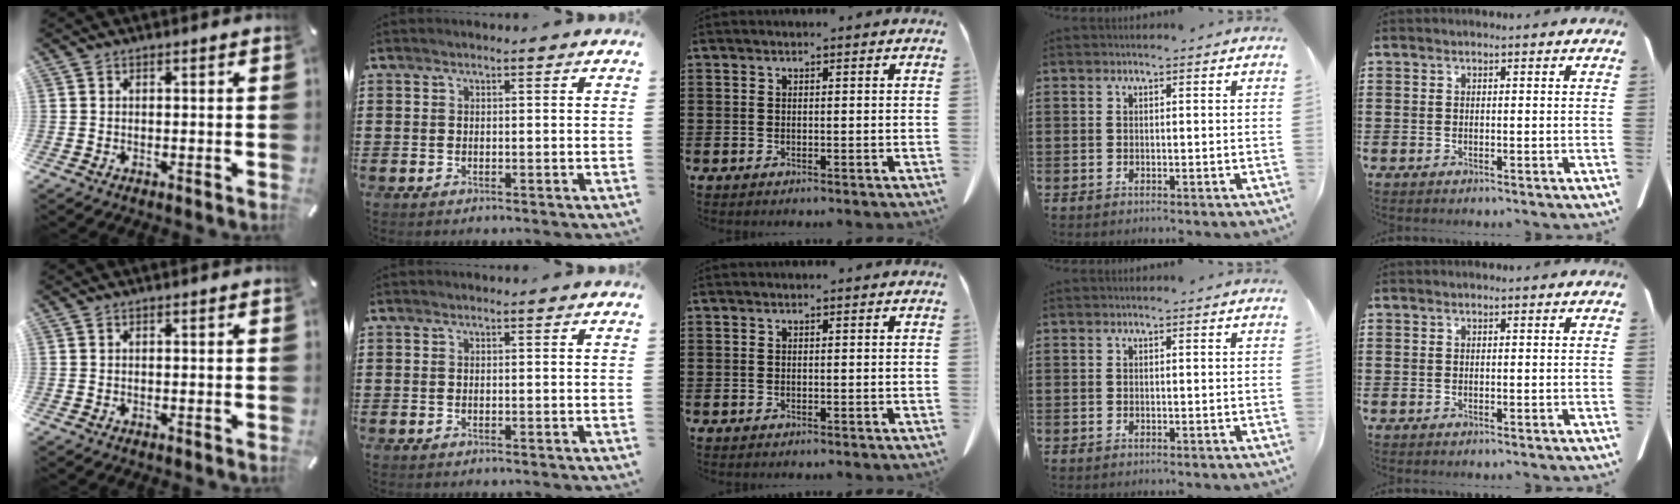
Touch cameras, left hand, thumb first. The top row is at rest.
{}